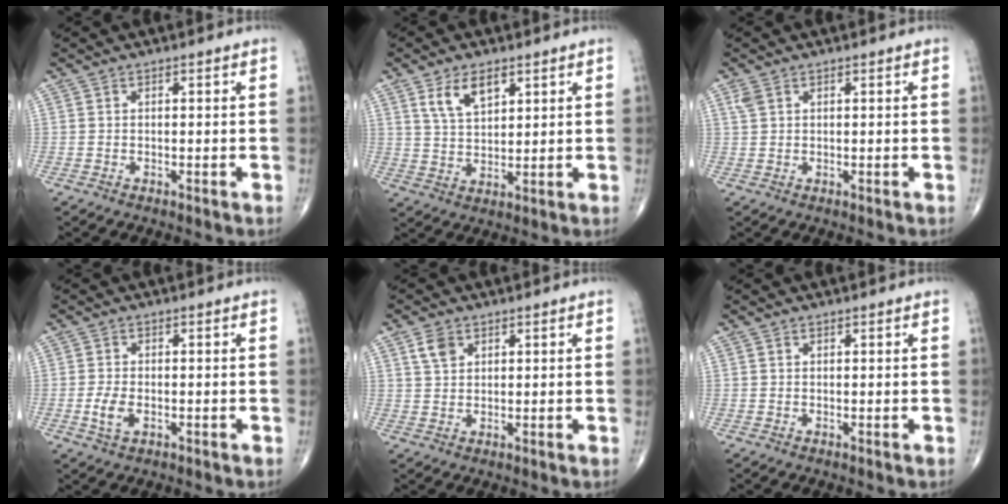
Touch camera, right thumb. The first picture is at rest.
{"total": 6.9, "force": [3.7, 3.5, 4.7], "torque": [-0.072, -0.020, 0.073]}
{"total": 1.7, "force": [1.0, 1.0, 1.0], "torque": [-0.025, 0.006, 0.026]}
{"total": 3.6, "force": [-0.9, 2.0, 2.9], "torque": [-0.060, -0.003, -0.017]}
{"total": 3.6, "force": [1.8, 2.5, 1.9], "torque": [-0.025, -0.004, 0.037]}
{"total": 0.0}